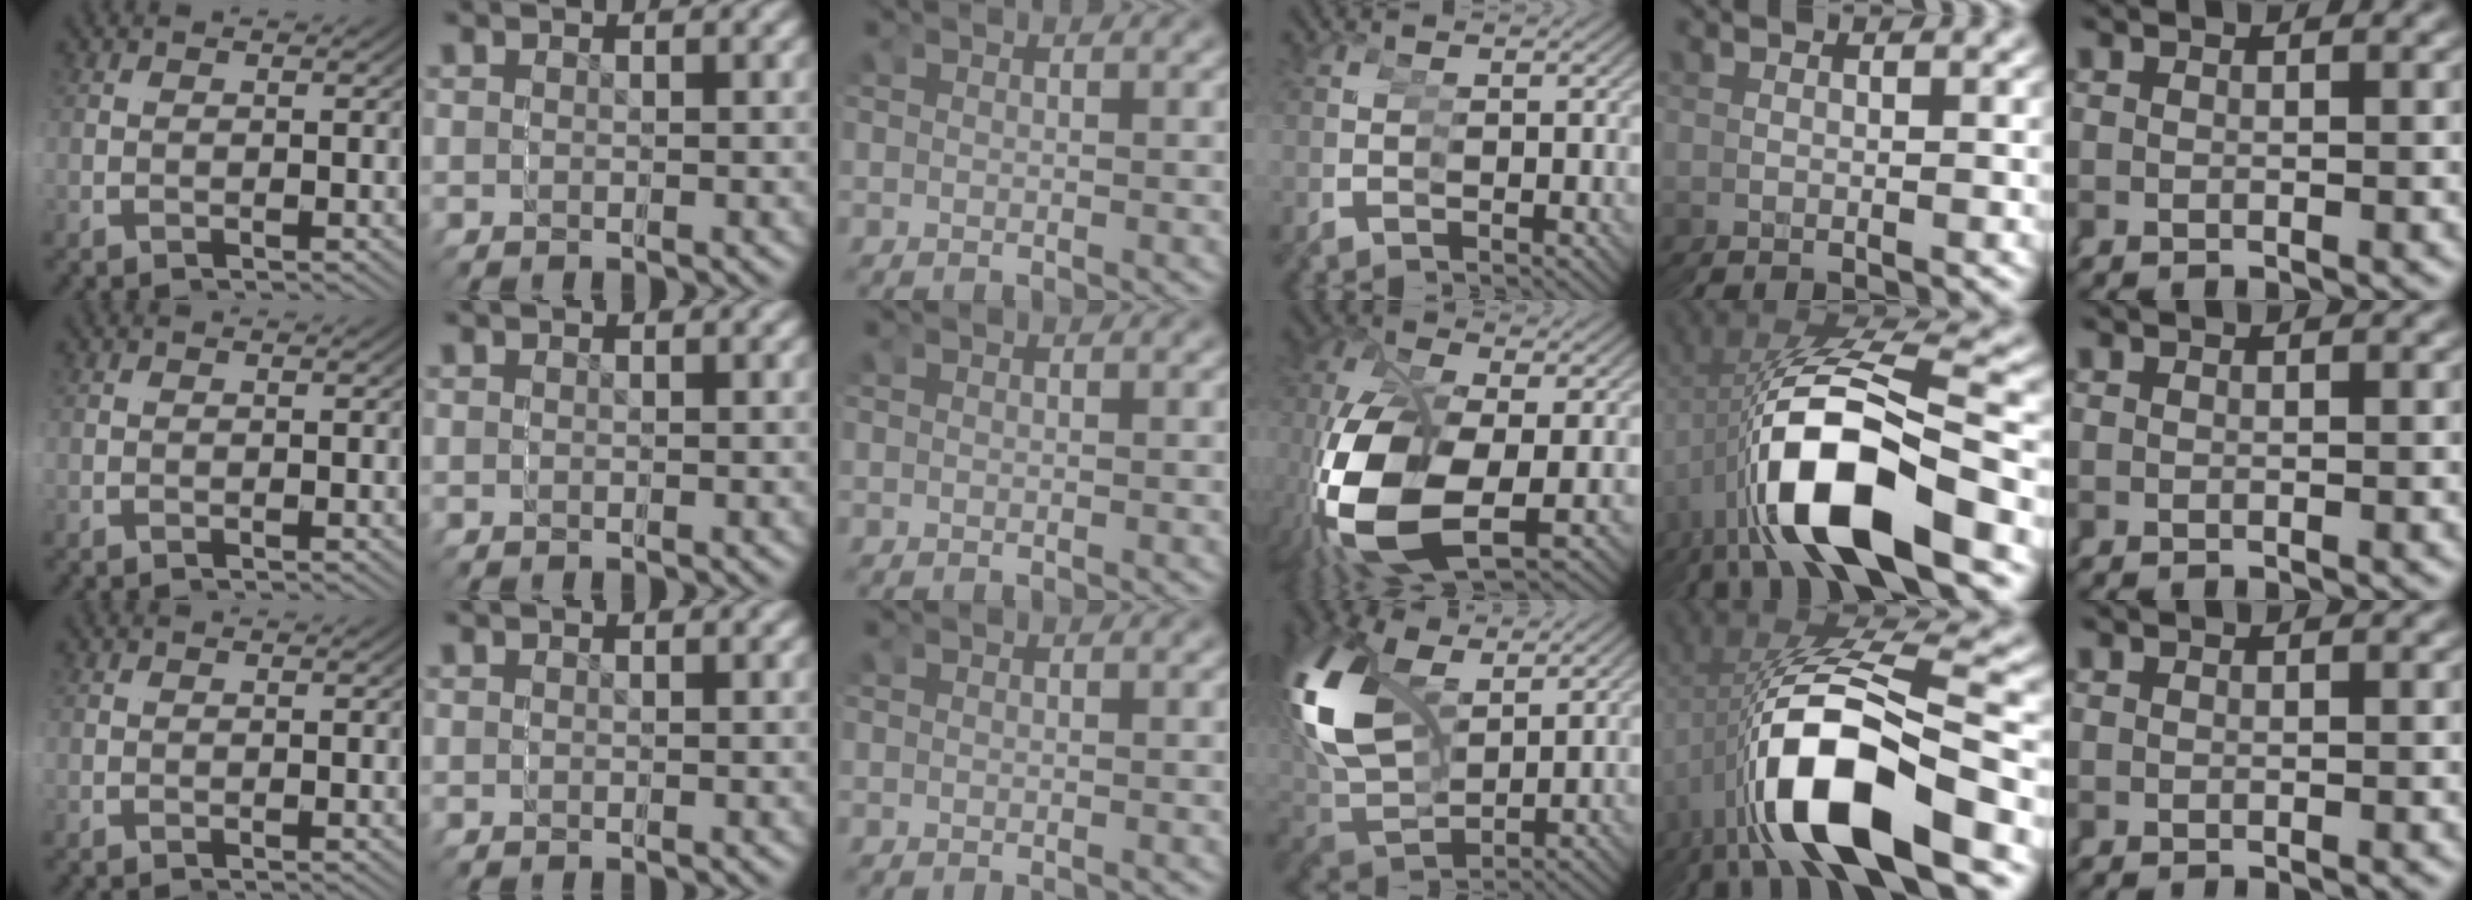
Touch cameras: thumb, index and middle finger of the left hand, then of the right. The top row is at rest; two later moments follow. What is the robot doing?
{"motion": "grasp_and_lifting", "object": "markers"}